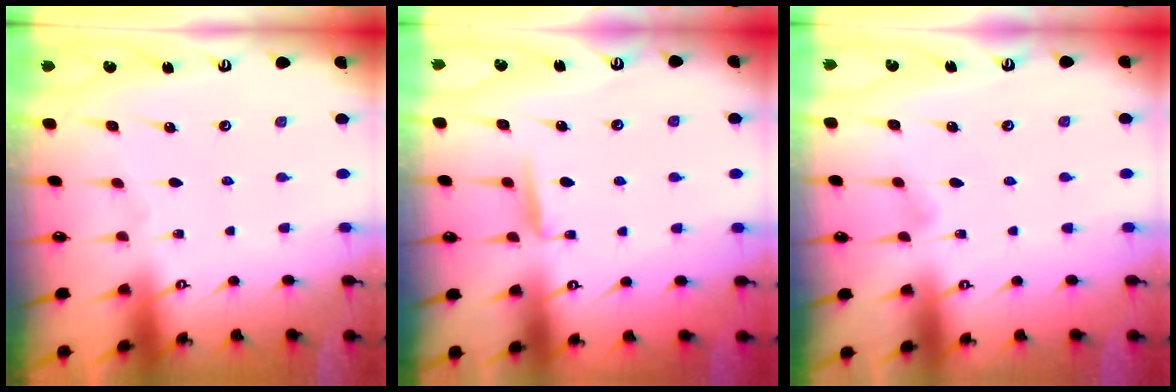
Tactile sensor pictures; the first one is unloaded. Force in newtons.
{"total": 6.6, "press": 6.6, "slide": 0.7}
{"total": 3.5, "press": 3.5, "slide": 0.4}